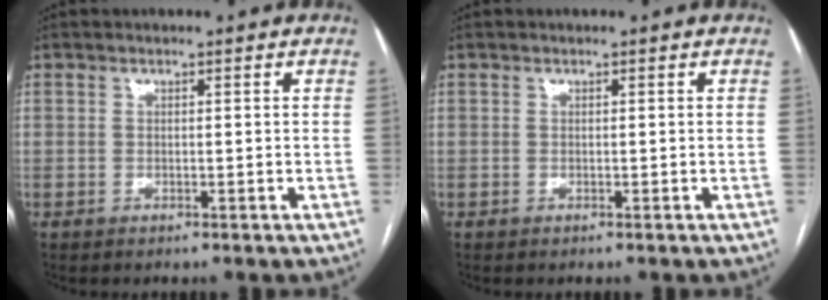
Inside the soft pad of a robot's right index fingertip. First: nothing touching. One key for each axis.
{"total": 0.0}